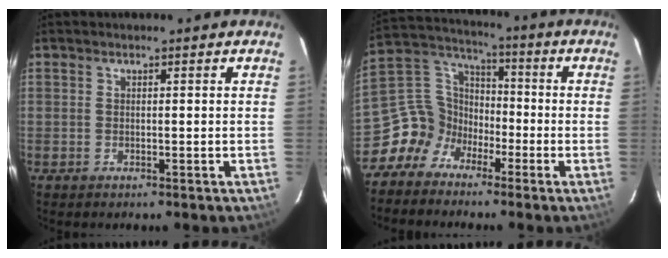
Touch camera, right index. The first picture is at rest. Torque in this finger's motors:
{"motor_torque": [0.26, -0.38, -0.57, -0.21]}